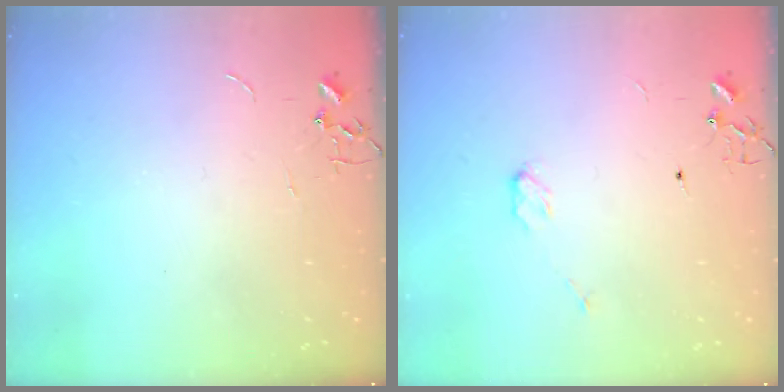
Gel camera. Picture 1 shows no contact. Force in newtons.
{"total": 3.4, "press": 3.4, "slide": 0.5}